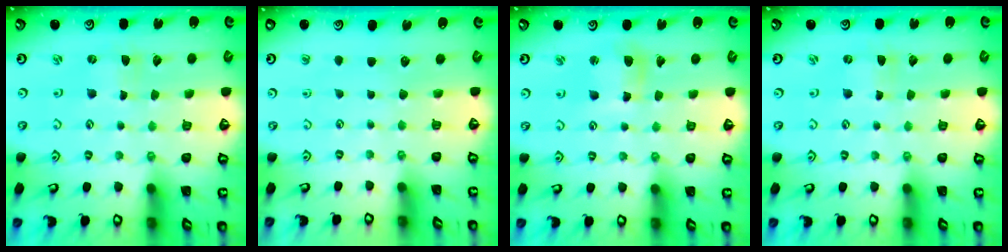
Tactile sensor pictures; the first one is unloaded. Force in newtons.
{"total": 0.0}
{"total": 7.2, "press": 7.1, "slide": 1.1}
{"total": 0.0}